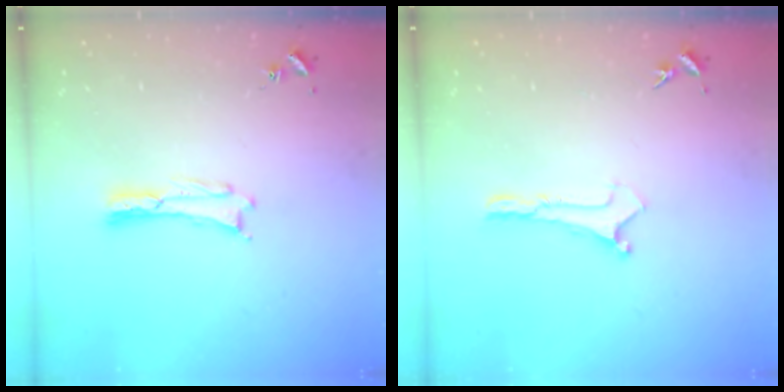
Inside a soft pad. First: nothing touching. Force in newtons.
{"total": 0.0}